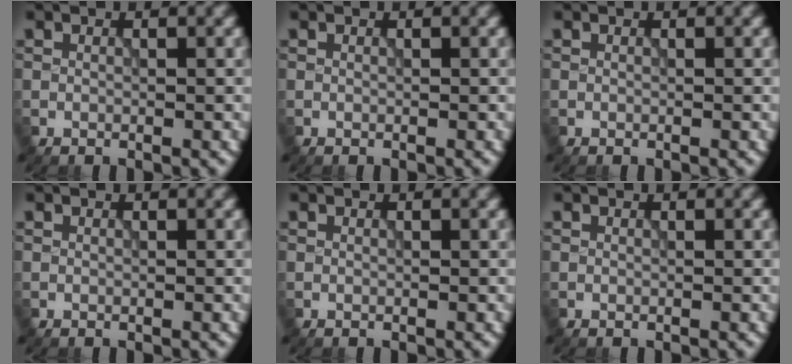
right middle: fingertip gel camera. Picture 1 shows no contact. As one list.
[{"total": 0.0}, {"total": 0.0}, {"total": 0.0}, {"total": 0.0}, {"total": 0.0}]